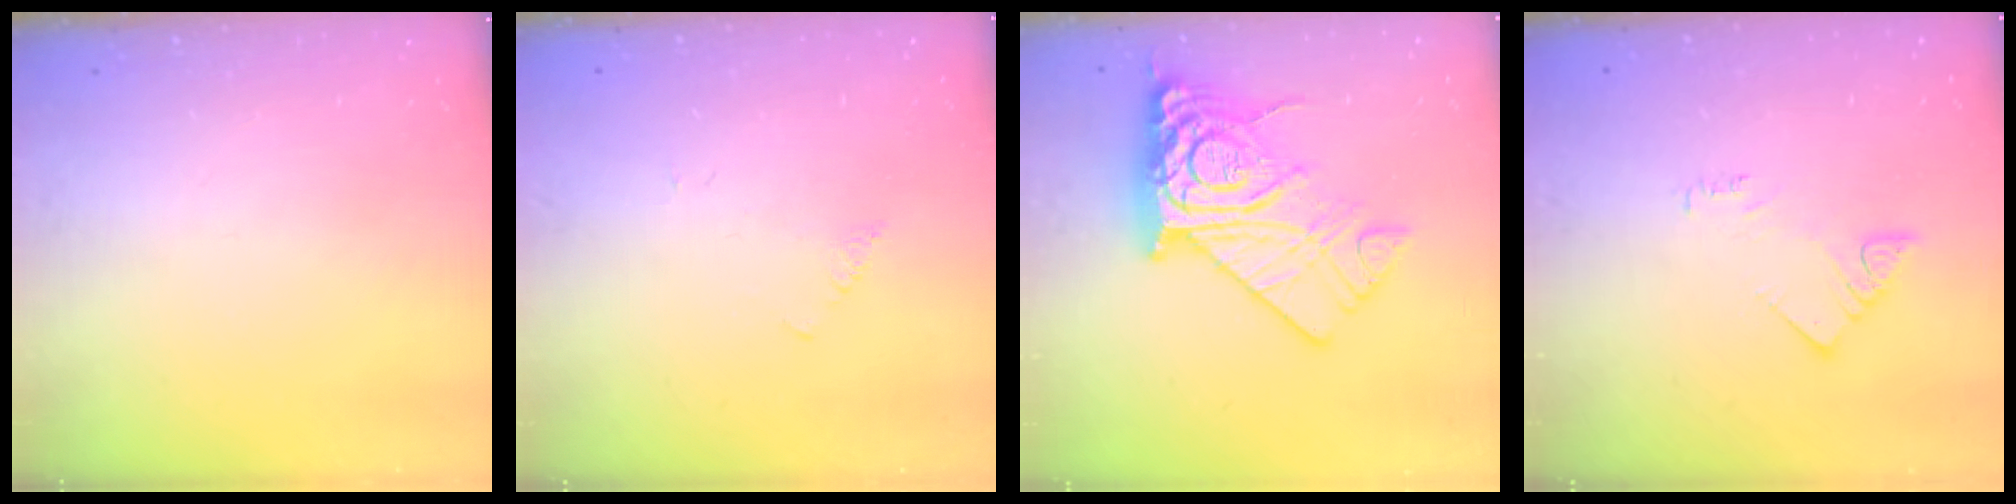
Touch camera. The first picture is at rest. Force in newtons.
{"total": 1.0, "press": 0.9, "slide": 0.2}
{"total": 21.4, "press": 21.3, "slide": 2.0}
{"total": 3.3, "press": 3.2, "slide": 0.6}